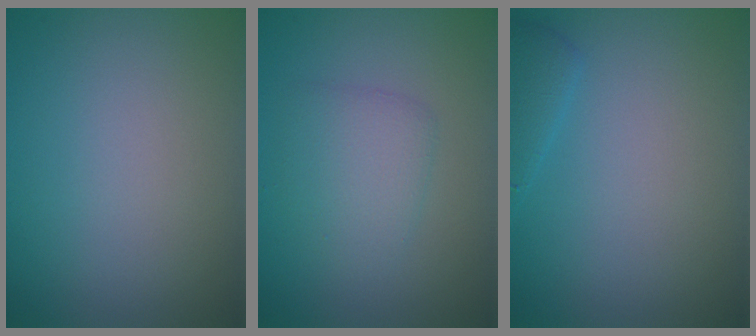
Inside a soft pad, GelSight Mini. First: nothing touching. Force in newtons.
{"total": 2.7, "press": 2.7, "slide": 0.1}
{"total": 1.4, "press": 1.4, "slide": 0.1}